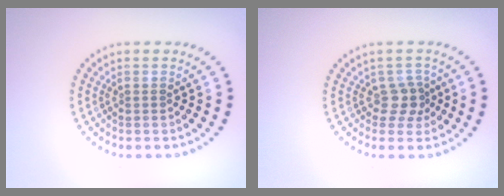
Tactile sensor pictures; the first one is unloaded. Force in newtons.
{"total": 2.0, "press": 1.6, "slide": 1.2}